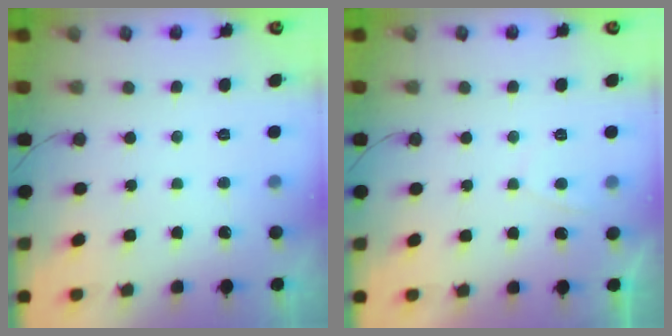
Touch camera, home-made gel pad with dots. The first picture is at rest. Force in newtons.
{"total": 0.5, "press": 0.2, "slide": 0.5}